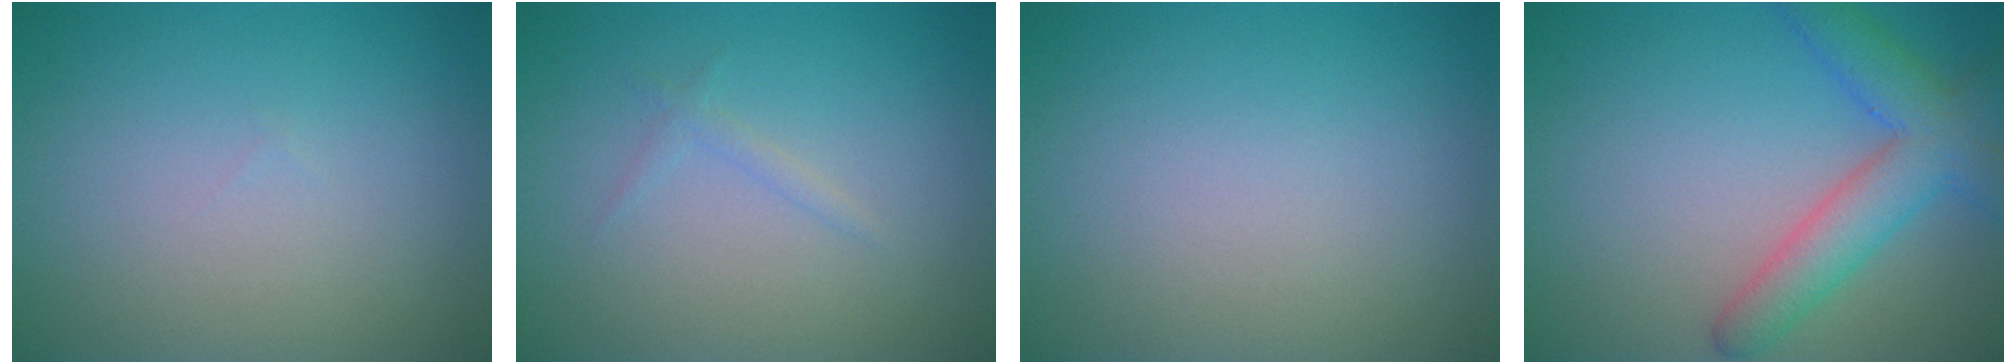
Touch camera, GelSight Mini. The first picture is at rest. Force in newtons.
{"total": 0.8, "press": 0.8, "slide": 0.0}
{"total": 0.0}
{"total": 5.3, "press": 5.3, "slide": 0.2}